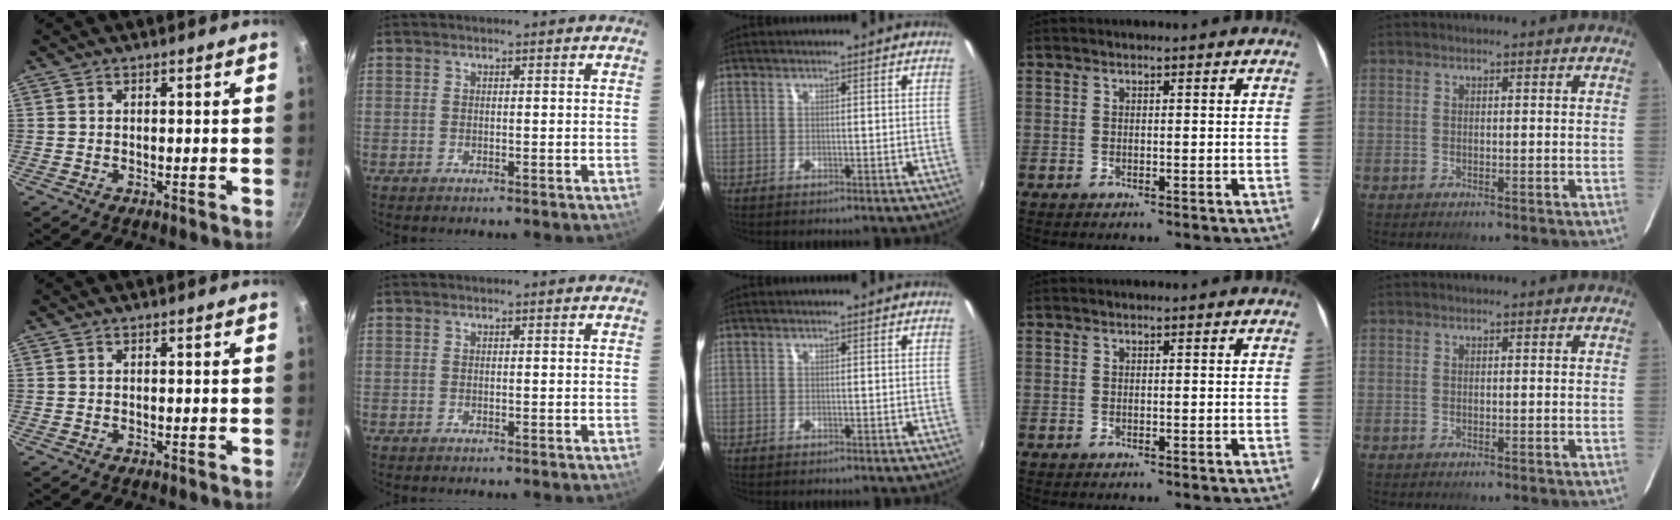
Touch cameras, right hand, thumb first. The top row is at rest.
{}